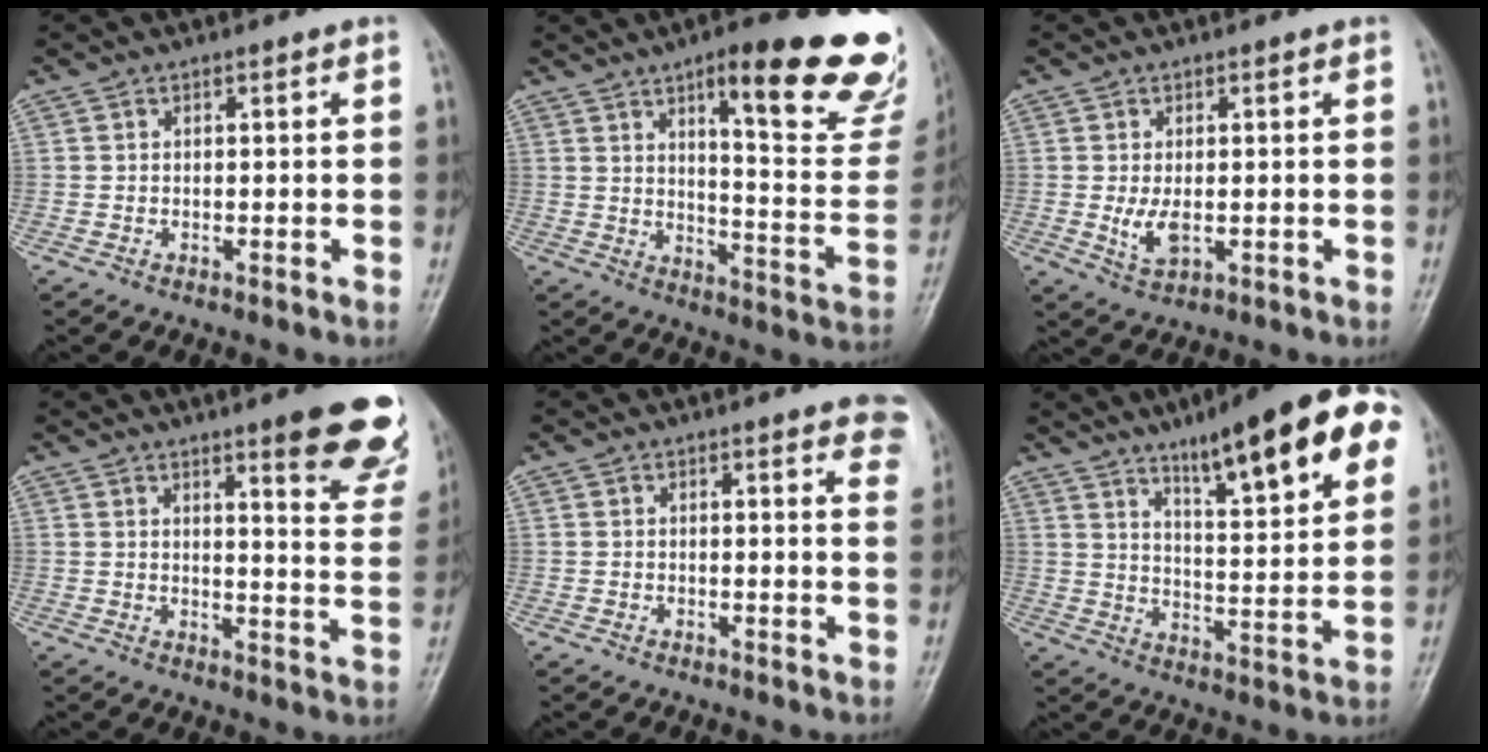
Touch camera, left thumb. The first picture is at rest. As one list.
[{"total": 25.2, "force": [15.0, 6.2, 19.2], "torque": [-0.213, -0.073, 0.200]}, {"total": 4.0, "force": [-0.1, 2.2, 3.4], "torque": [-0.063, -0.011, 0.006]}, {"total": 14.7, "force": [9.3, 3.0, 10.9], "torque": [-0.096, -0.055, 0.110]}, {"total": 8.8, "force": [6.4, 2.4, 5.6], "torque": [-0.039, -0.021, 0.059]}, {"total": 20.5, "force": [11.3, 4.2, 16.6], "torque": [-0.207, -0.033, 0.170]}]